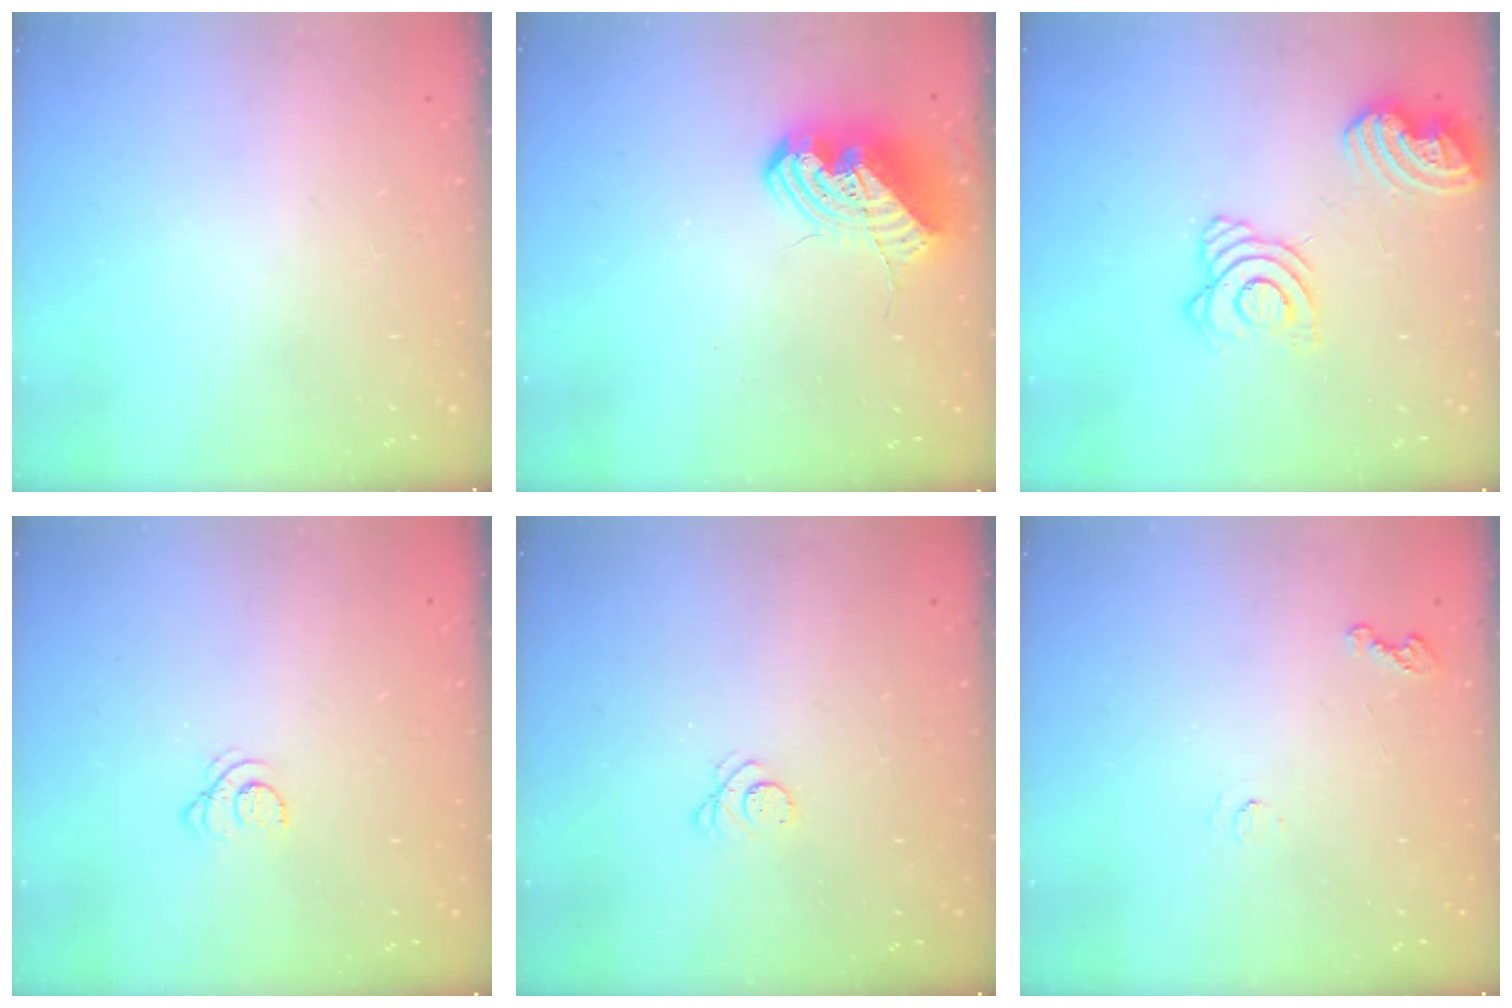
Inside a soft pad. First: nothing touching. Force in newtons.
{"total": 11.4, "press": 11.3, "slide": 1.5}
{"total": 14.6, "press": 14.5, "slide": 1.8}
{"total": 2.4, "press": 2.4, "slide": 0.3}
{"total": 3.0, "press": 3.0, "slide": 0.4}
{"total": 3.9, "press": 3.8, "slide": 0.5}